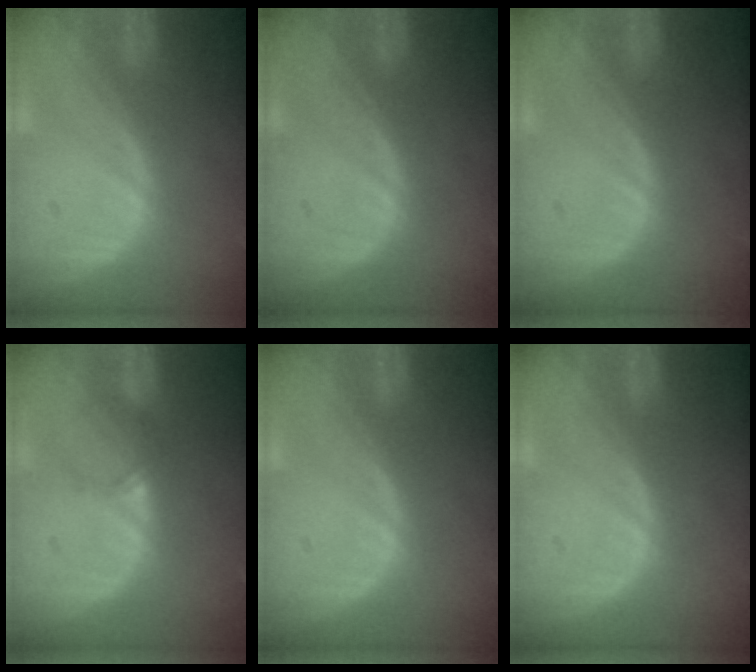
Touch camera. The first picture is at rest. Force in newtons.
{"total": 0.0}
{"total": 0.5, "press": 0.0, "slide": 0.5}
{"total": 2.2, "press": 1.7, "slide": 1.3}
{"total": 0.0}
{"total": 0.0}